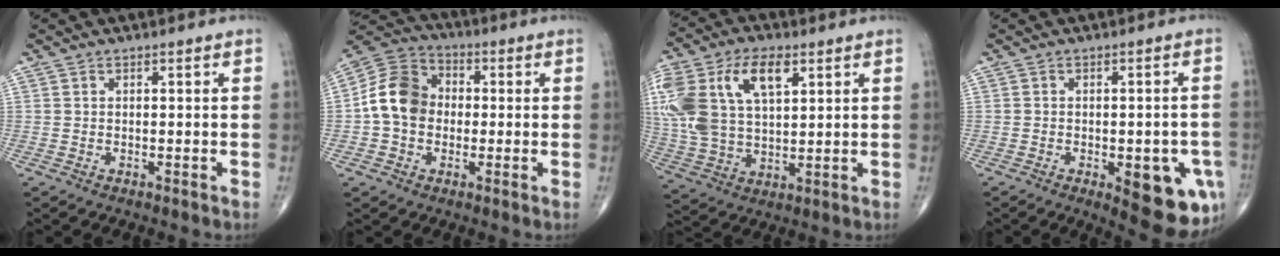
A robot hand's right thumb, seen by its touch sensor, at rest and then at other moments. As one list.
[{"total": 11.1, "force": [-0.4, 8.9, 6.6], "torque": [-0.109, 0.032, -0.021]}, {"total": 20.3, "force": [7.1, 11.3, 15.3], "torque": [-0.339, 0.010, 0.135]}, {"total": 12.7, "force": [-4.5, 5.1, 10.8], "torque": [-0.108, 0.005, -0.040]}]